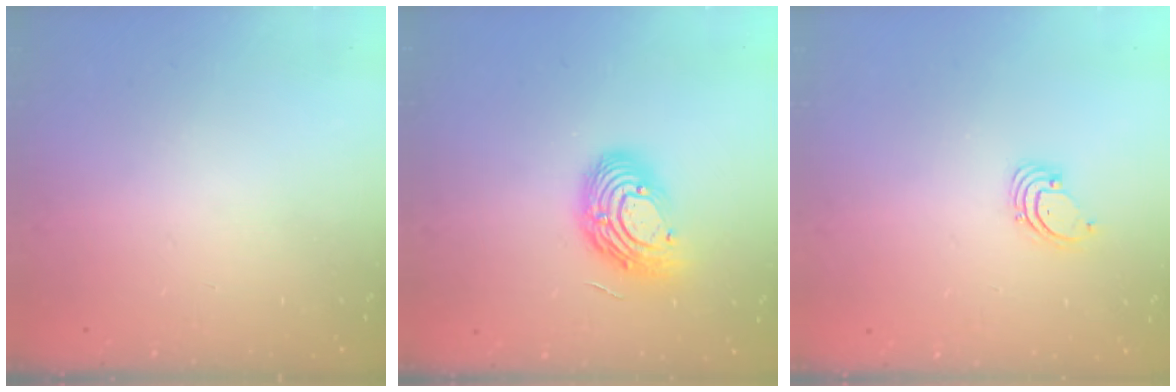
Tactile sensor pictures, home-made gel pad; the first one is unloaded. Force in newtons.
{"total": 13.0, "press": 12.9, "slide": 1.0}
{"total": 1.5, "press": 1.5, "slide": 0.1}